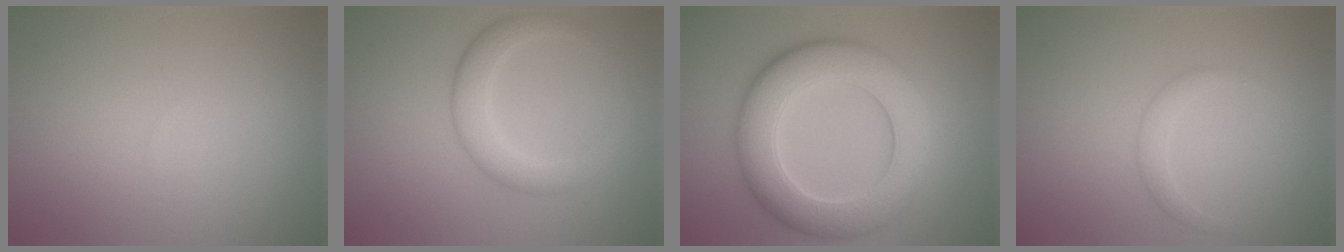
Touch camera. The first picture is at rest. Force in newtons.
{"total": 3.6, "press": 3.6, "slide": 0.1}
{"total": 9.0, "press": 9.0, "slide": 0.5}
{"total": 1.2, "press": 1.2, "slide": 0.1}